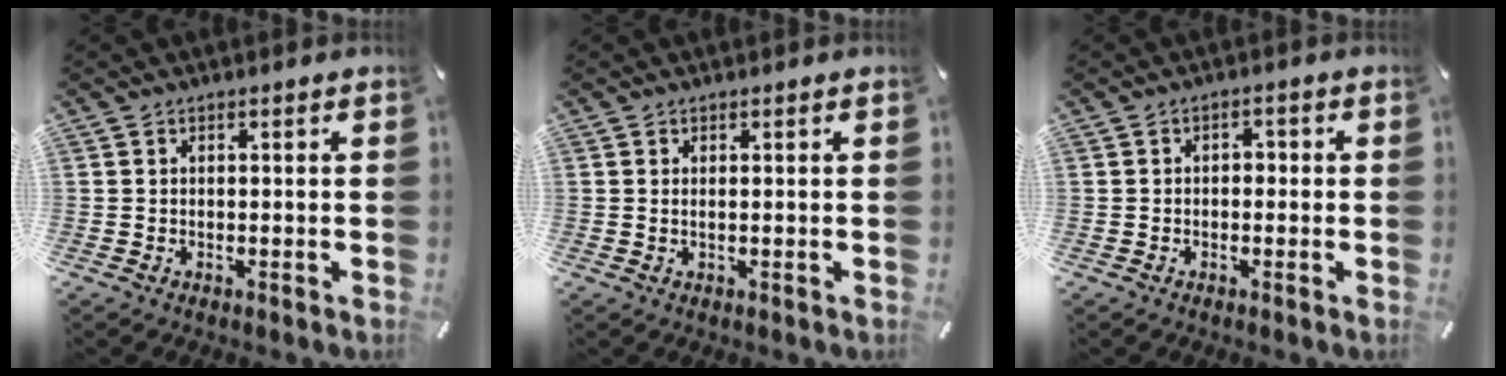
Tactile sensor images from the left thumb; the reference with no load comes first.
{"total": 0.9, "force": [0.2, 0.0, 0.9], "torque": [-0.018, -0.002, 0.004]}
{"total": 1.9, "force": [-1.1, 1.2, 1.0], "torque": [-0.019, 0.011, -0.025]}